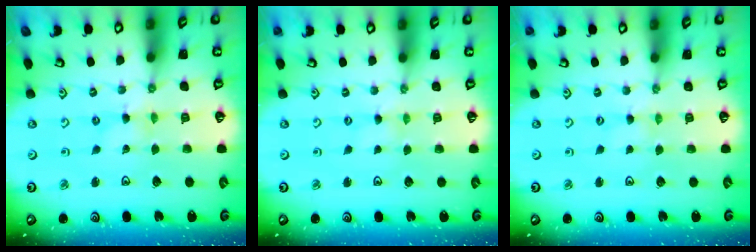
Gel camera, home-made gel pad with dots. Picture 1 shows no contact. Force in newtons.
{"total": 0.0}
{"total": 0.7, "press": 0.7, "slide": 0.1}